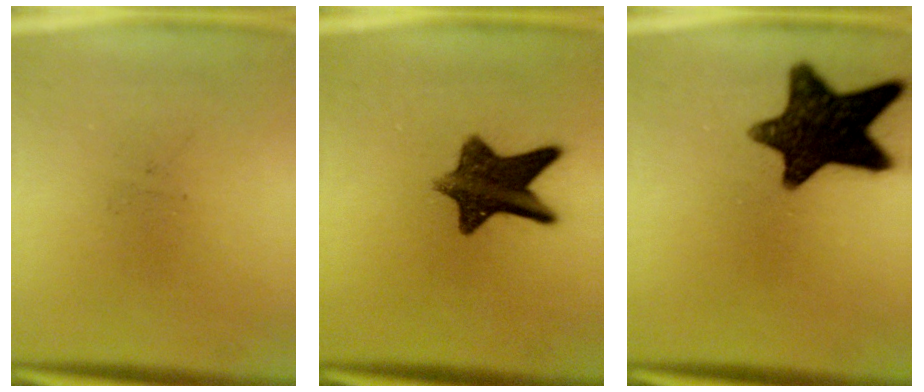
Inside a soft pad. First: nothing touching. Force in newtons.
{"total": 10.6}
{"total": 14.6}